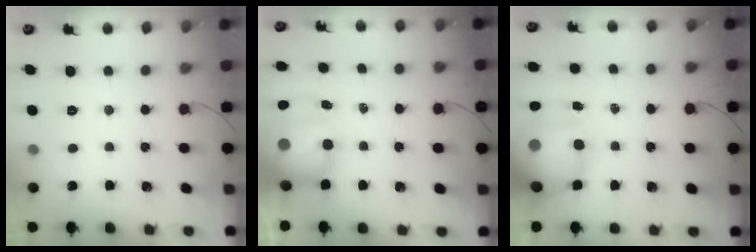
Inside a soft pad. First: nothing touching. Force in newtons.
{"total": 10.3, "press": 9.9, "slide": 2.8}
{"total": 13.8, "press": 13.3, "slide": 3.6}